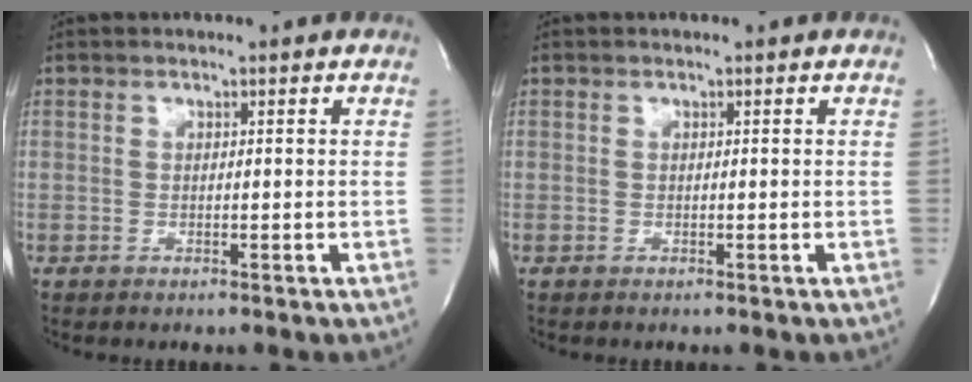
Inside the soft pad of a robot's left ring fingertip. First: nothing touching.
{"total": 0.0}